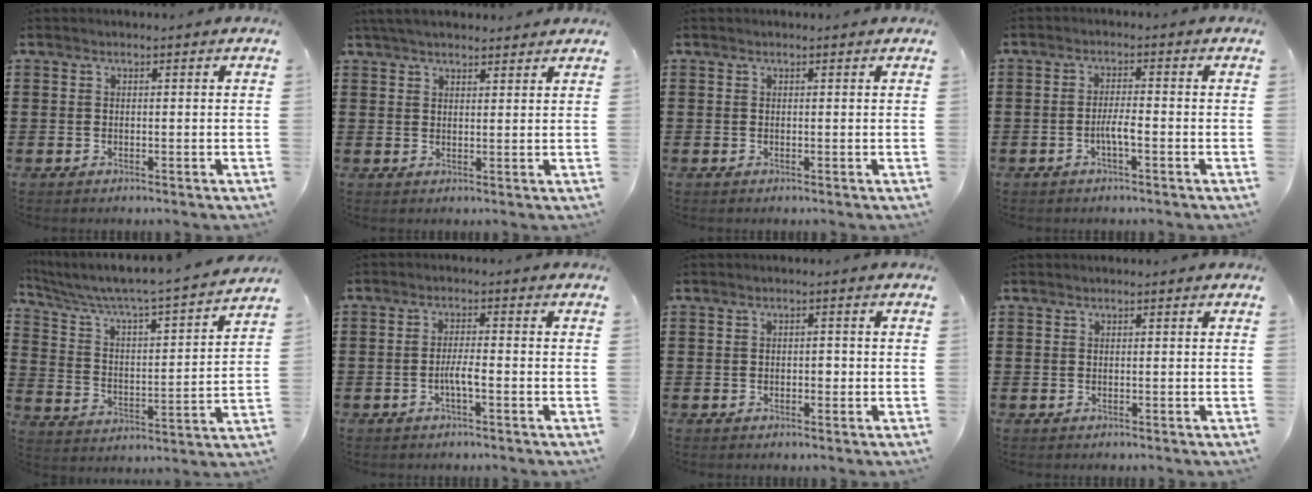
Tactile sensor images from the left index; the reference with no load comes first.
{"total": 3.6, "force": [3.3, 0.7, 1.2], "torque": [-0.033, -0.001, 0.063]}
{"total": 0.0}
{"total": 3.0, "force": [-1.2, 0.4, 2.7], "torque": [-0.056, 0.000, -0.023]}
{"total": 4.3, "force": [3.9, 0.2, 1.9], "torque": [-0.060, -0.038, 0.054]}
{"total": 3.0, "force": [-1.2, 0.5, 2.7], "torque": [-0.057, 0.000, -0.023]}
{"total": 1.2, "force": [-0.3, 0.7, 0.9], "torque": [-0.019, 0.001, -0.006]}
{"total": 0.0}